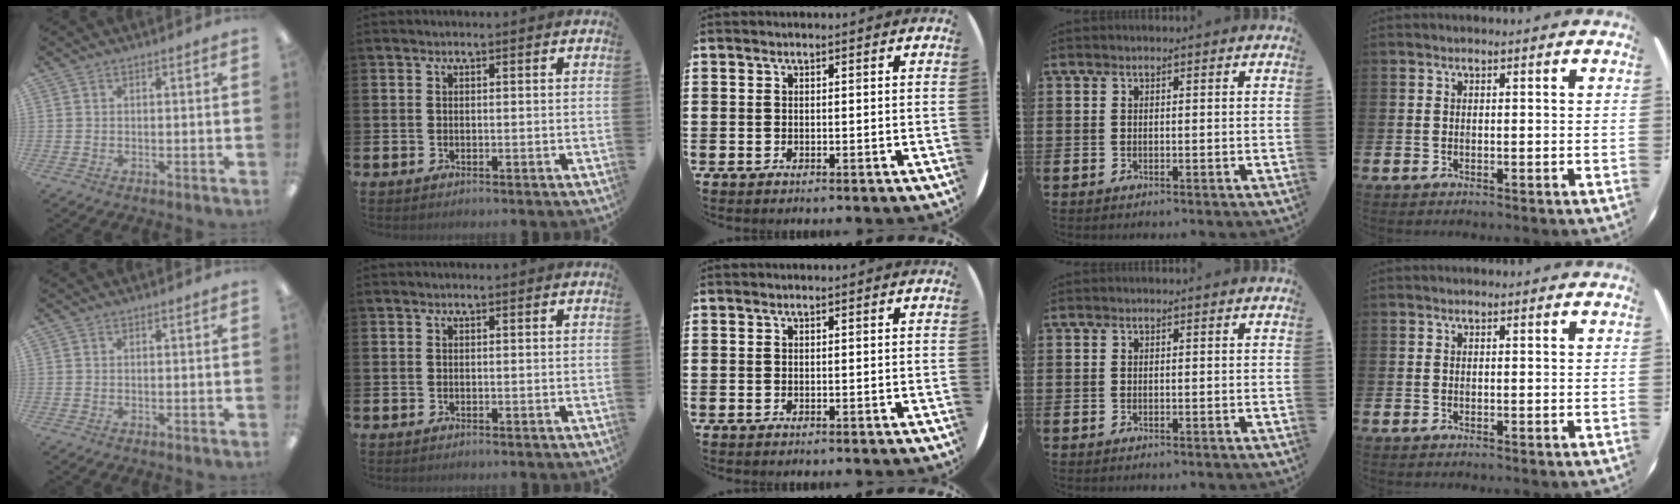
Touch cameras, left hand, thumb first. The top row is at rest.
{}